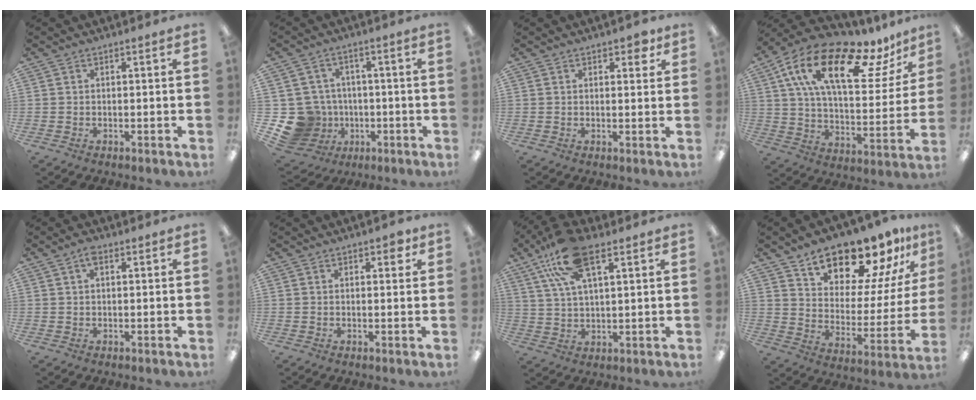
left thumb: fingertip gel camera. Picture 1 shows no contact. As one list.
[{"total": 12.1, "force": [-2.8, 11.2, 3.5], "torque": [-0.117, 0.022, -0.037]}, {"total": 2.7, "force": [1.8, 1.4, 1.5], "torque": [-0.008, -0.006, 0.026]}, {"total": 23.0, "force": [13.5, 9.0, 16.3], "torque": [-0.278, -0.062, 0.228]}, {"total": 2.6, "force": [1.4, 1.3, 1.9], "torque": [-0.032, 0.002, 0.021]}, {"total": 2.3, "force": [1.4, 1.3, 1.3], "torque": [-0.012, -0.002, 0.021]}, {"total": 15.0, "force": [8.8, 6.0, 10.5], "torque": [-0.215, -0.012, 0.158]}, {"total": 17.7, "force": [15.0, 6.6, 6.7], "torque": [-0.106, -0.115, 0.260]}]